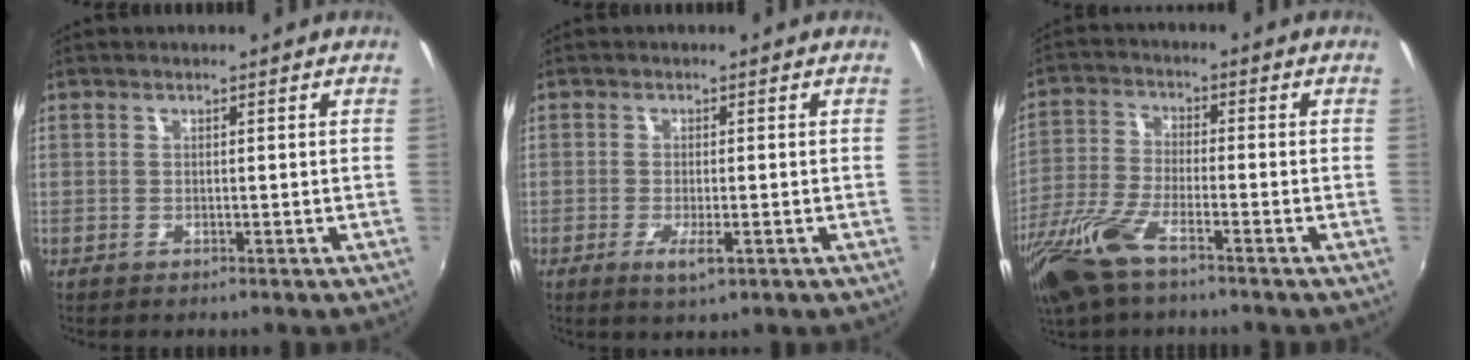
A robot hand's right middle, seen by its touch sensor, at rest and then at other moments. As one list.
[{"total": 3.6, "force": [-1.6, 0.8, 3.1], "torque": [-0.062, -0.010, -0.027]}, {"total": 12.3, "force": [-7.9, 3.4, 8.7], "torque": [-0.201, -0.027, -0.161]}]